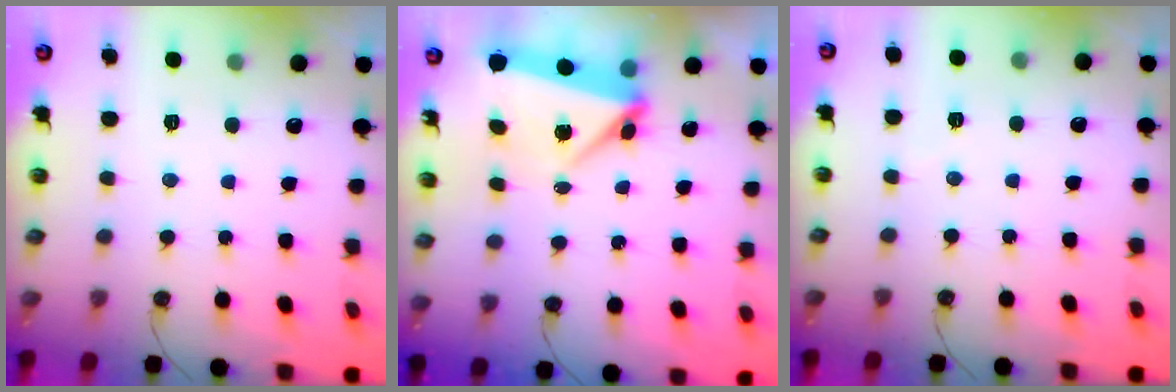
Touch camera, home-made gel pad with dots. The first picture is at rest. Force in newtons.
{"total": 8.0, "press": 5.0, "slide": 6.2}
{"total": 2.1, "press": 1.9, "slide": 0.7}